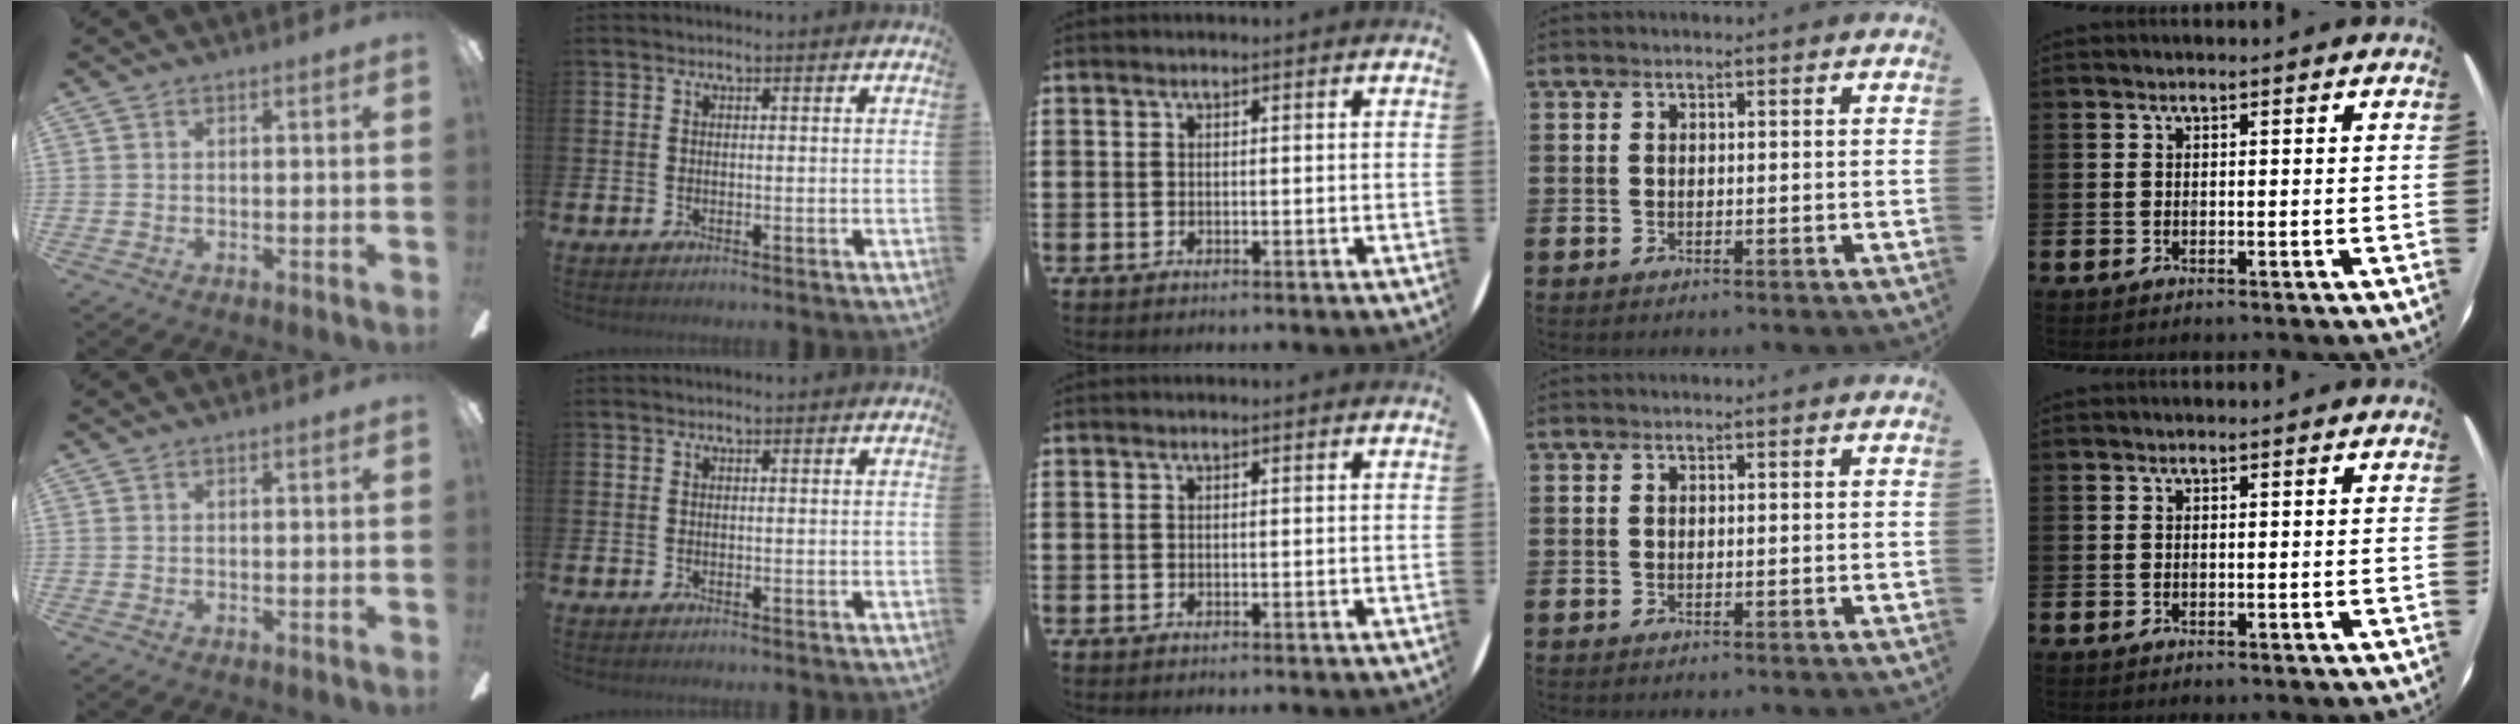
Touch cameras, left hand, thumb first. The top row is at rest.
{}